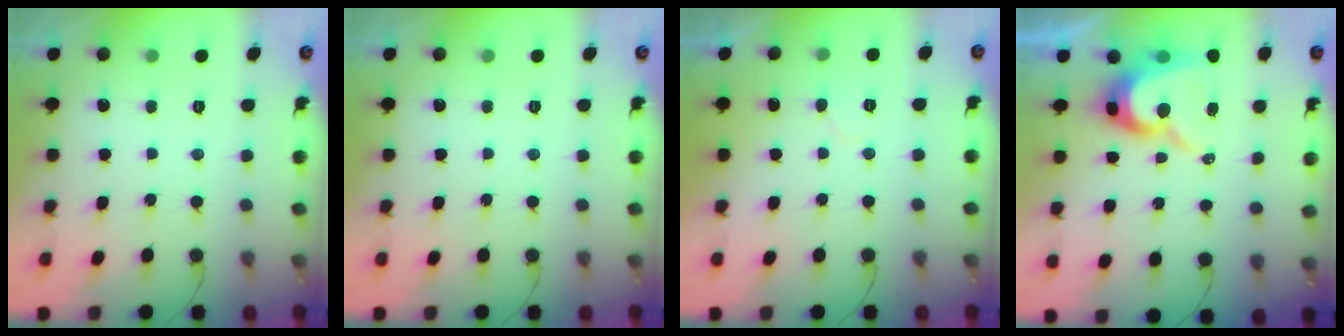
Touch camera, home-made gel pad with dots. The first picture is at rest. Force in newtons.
{"total": 0.0}
{"total": 4.0, "press": 4.0, "slide": 0.4}
{"total": 11.4, "press": 11.3, "slide": 1.0}